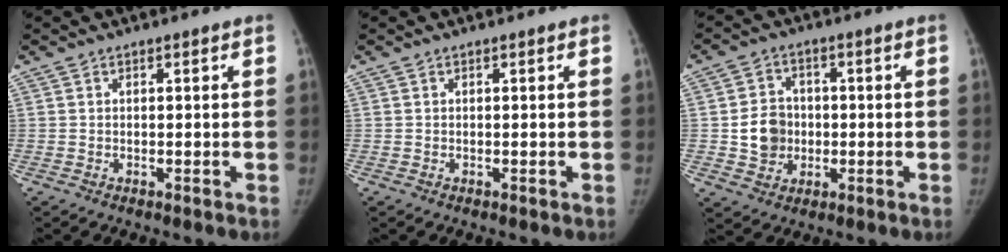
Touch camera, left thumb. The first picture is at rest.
{"total": 0.0}
{"total": 7.6, "force": [-0.7, 6.8, 3.4], "torque": [-0.033, 0.010, -0.012]}